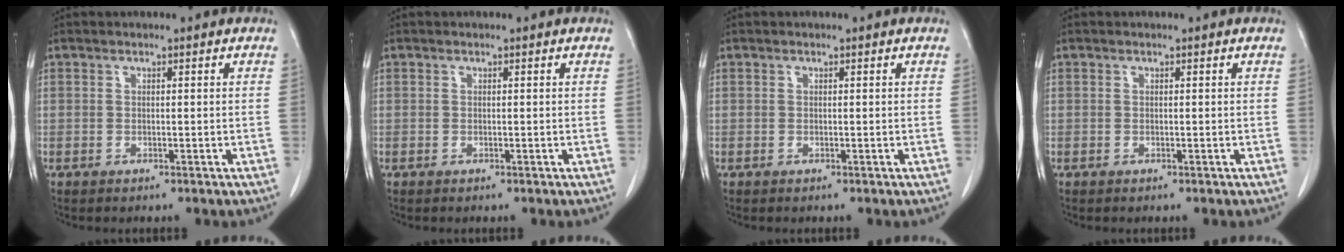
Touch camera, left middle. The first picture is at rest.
{"total": 0.0}
{"total": 0.0}
{"total": 0.0}